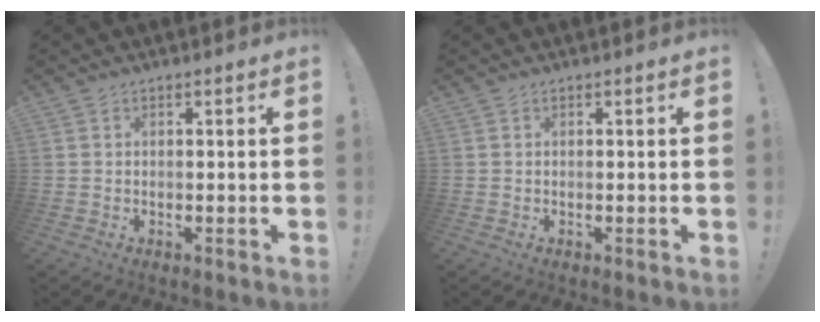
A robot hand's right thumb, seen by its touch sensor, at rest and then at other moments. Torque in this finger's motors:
{"motor_torque": [0.00, 0.00, -0.01, 0.00, 0.01]}